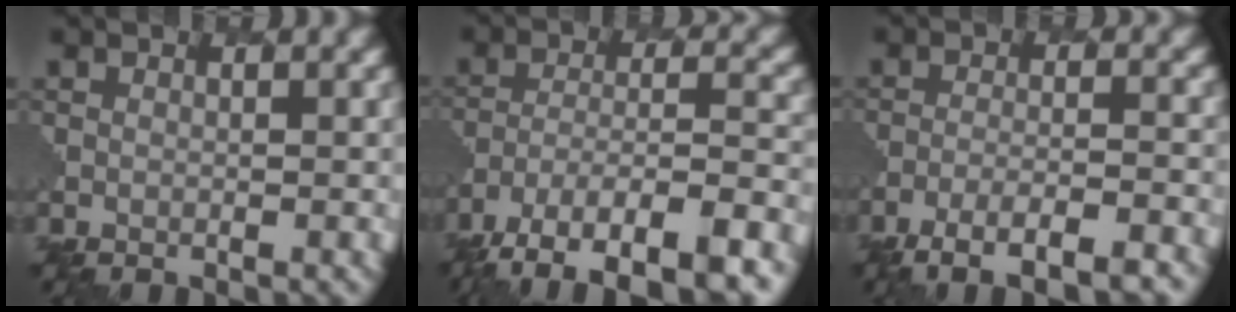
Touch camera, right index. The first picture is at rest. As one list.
[{"total": 10.4, "force": [-7.4, 3.3, 6.5], "torque": [-0.113, -0.008, -0.125]}, {"total": 6.1, "force": [-4.5, 1.4, 3.9], "torque": [-0.066, -0.004, -0.080]}]